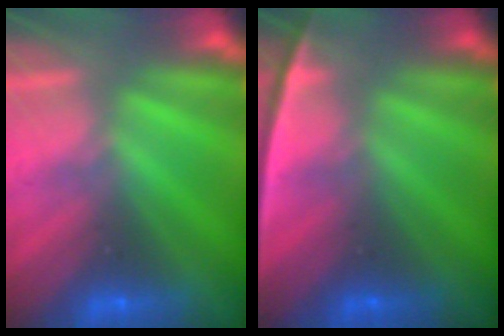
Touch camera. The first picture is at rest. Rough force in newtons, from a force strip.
{"total": 2.4}